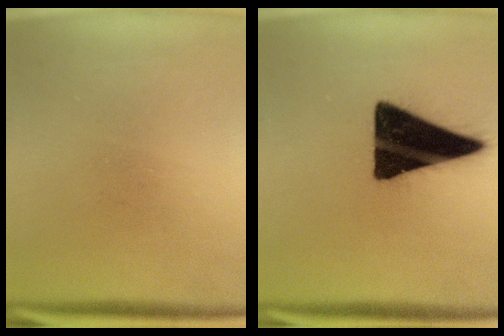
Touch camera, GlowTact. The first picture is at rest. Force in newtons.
{"total": 18.8}